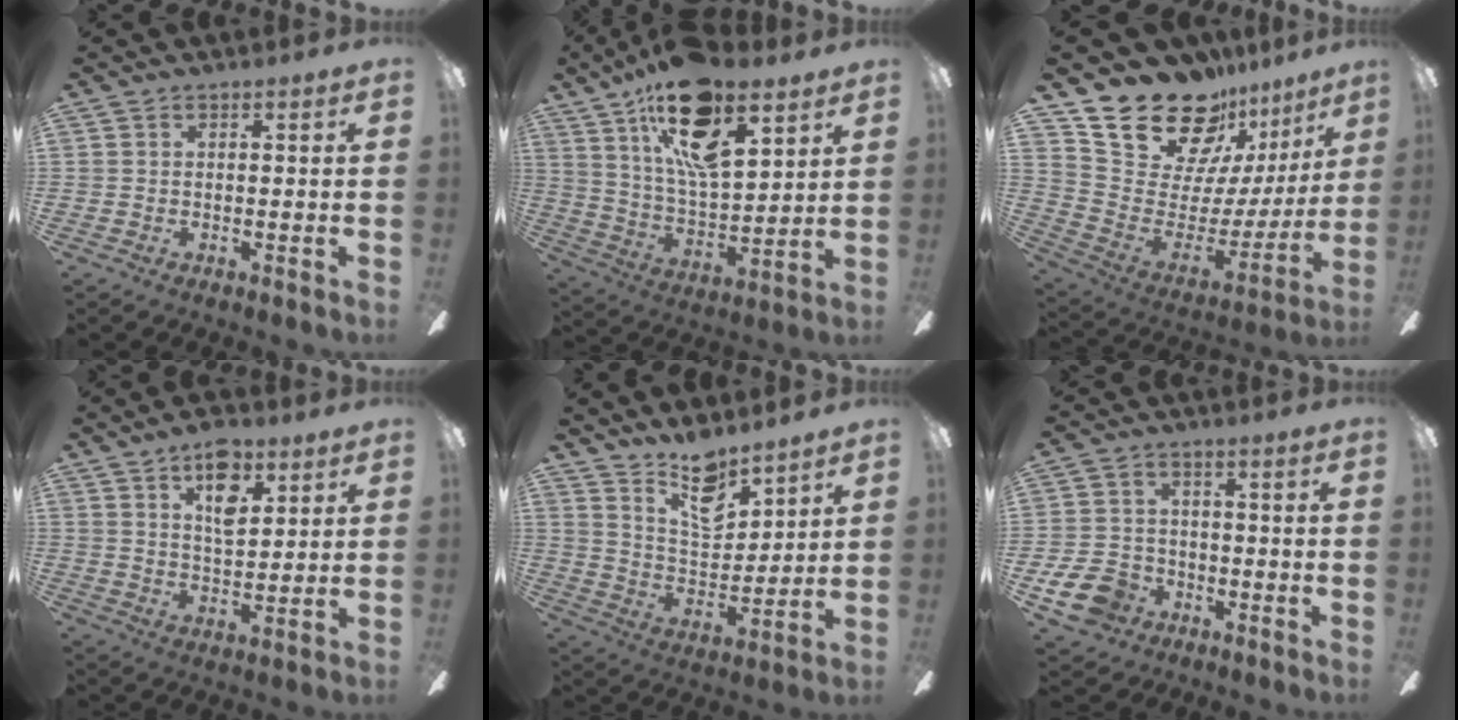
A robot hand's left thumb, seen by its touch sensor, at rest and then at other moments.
{"total": 20.2, "force": [12.7, 7.9, 13.5], "torque": [-0.241, -0.058, 0.216]}
{"total": 22.4, "force": [18.1, 10.7, 7.8], "torque": [-0.128, -0.138, 0.339]}
{"total": 10.1, "force": [5.8, 4.9, 6.6], "torque": [-0.093, -0.018, 0.100]}
{"total": 12.4, "force": [10.1, 4.7, 5.4], "torque": [-0.089, -0.064, 0.184]}
{"total": 9.9, "force": [-5.1, 7.0, 4.8], "torque": [-0.119, 0.030, -0.093]}